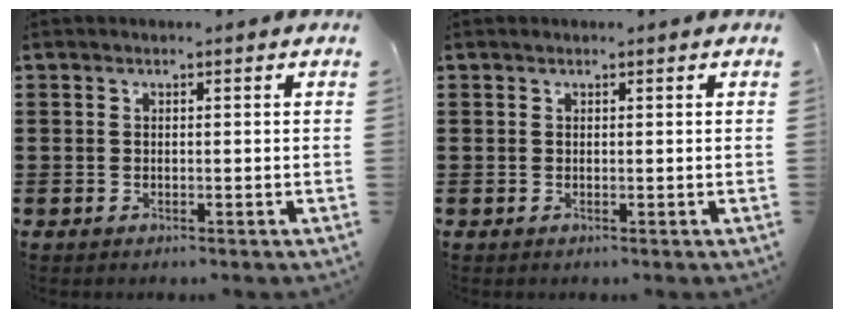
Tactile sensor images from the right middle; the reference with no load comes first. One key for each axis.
{"total": 0.0}